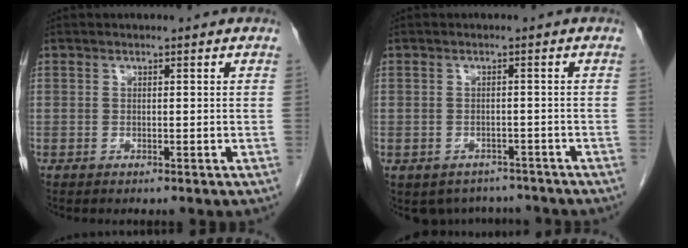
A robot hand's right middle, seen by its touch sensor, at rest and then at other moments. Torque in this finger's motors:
{"motor_torque": [0.20, -0.19, -0.01, 0.01]}